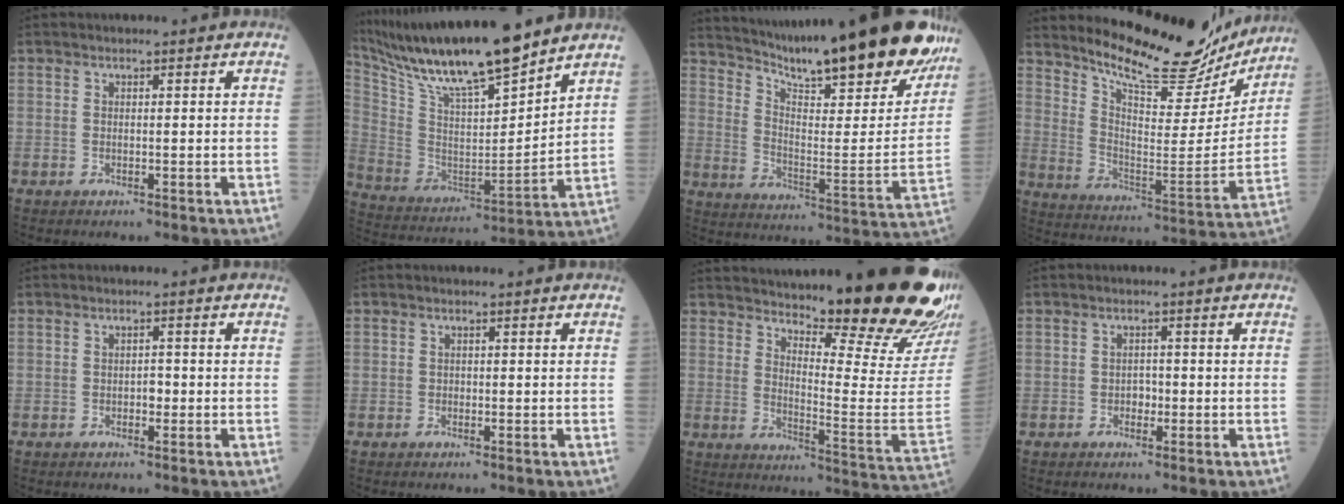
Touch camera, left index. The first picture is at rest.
{"total": 19.8, "force": [16.5, 1.7, 10.9], "torque": [-0.208, -0.002, 0.304]}
{"total": 28.4, "force": [23.6, 3.7, 15.4], "torque": [-0.243, -0.077, 0.318]}
{"total": 19.3, "force": [17.6, 4.1, 6.8], "torque": [-0.114, -0.048, 0.253]}
{"total": 1.5, "force": [-0.8, 0.8, 1.0], "torque": [-0.011, -0.001, -0.015]}
{"total": 0.6, "force": [-0.5, 0.3, 0.2], "torque": [-0.002, -0.003, -0.011]}
{"total": 23.9, "force": [20.9, 1.5, 11.5], "torque": [-0.169, -0.114, 0.262]}
{"total": 1.7, "force": [-0.9, 1.1, 1.0], "torque": [-0.011, 0.001, -0.017]}